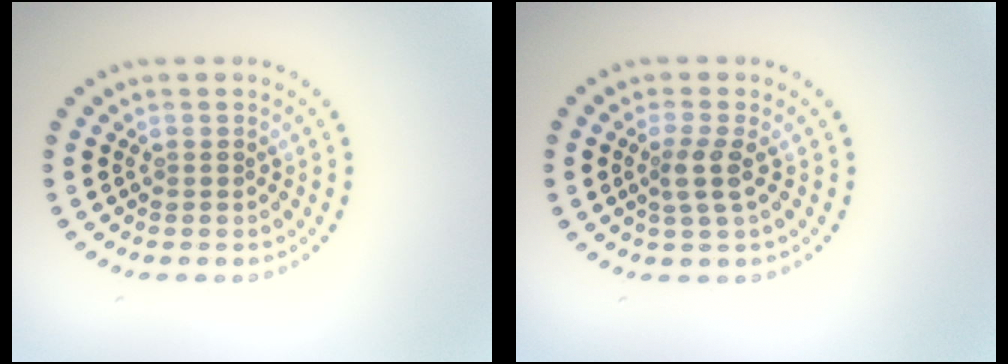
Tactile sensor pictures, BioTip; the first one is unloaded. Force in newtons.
{"total": 2.2, "press": 1.8, "slide": 1.3}